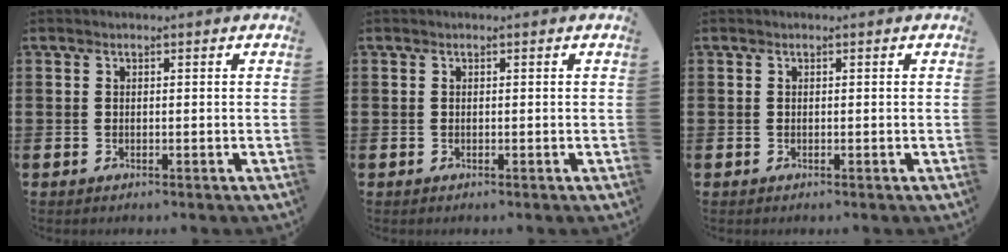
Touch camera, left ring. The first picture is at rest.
{"total": 0.0}
{"total": 0.0}